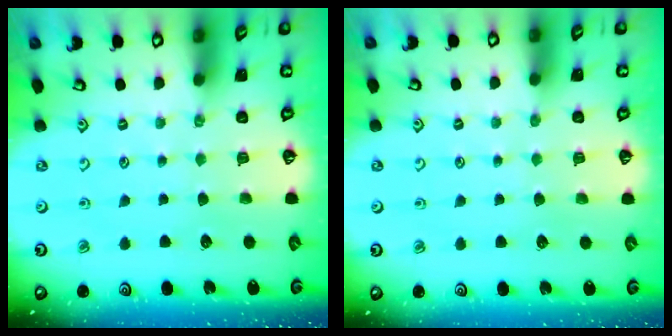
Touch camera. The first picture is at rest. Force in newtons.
{"total": 0.8, "press": 0.8, "slide": 0.1}